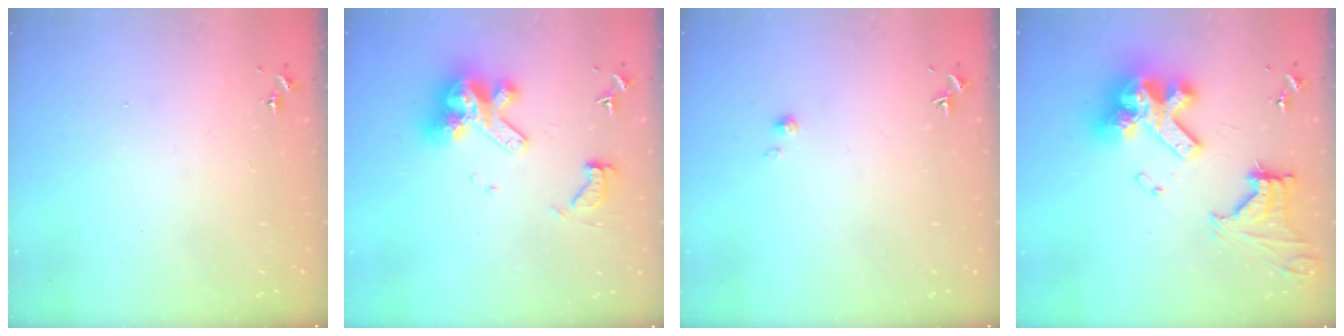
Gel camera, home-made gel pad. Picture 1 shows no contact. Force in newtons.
{"total": 14.0, "press": 13.9, "slide": 1.5}
{"total": 2.0, "press": 1.9, "slide": 0.2}
{"total": 23.3, "press": 23.2, "slide": 2.5}